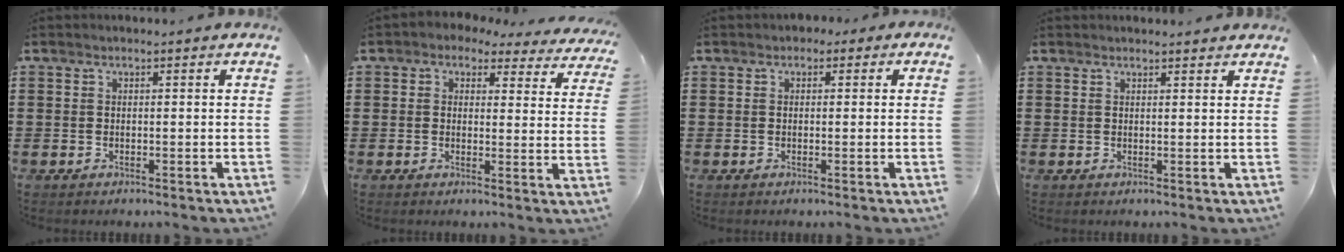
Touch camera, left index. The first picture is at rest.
{"total": 2.4, "force": [2.0, 1.1, 0.7], "torque": [-0.021, -0.011, 0.029]}
{"total": 1.1, "force": [-0.2, 1.0, 0.6], "torque": [-0.014, 0.005, -0.006]}
{"total": 1.3, "force": [1.3, 0.0, 0.3], "torque": [-0.008, 0.000, 0.024]}